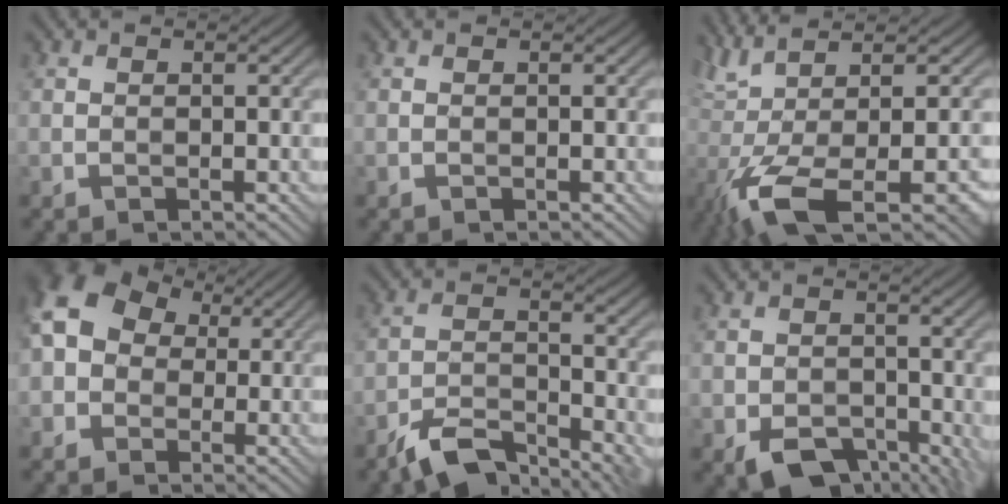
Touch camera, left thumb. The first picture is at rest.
{"total": 0.0}
{"total": 11.9, "force": [-3.2, 3.2, 11.0], "torque": [-0.203, -0.002, -0.046]}
{"total": 10.7, "force": [1.7, 8.5, 6.2], "torque": [-0.148, 0.021, 0.005]}
{"total": 7.1, "force": [-5.6, 2.1, 3.8], "torque": [-0.066, -0.002, -0.107]}
{"total": 6.5, "force": [-3.1, 4.2, 3.8], "torque": [-0.060, -0.023, -0.049]}